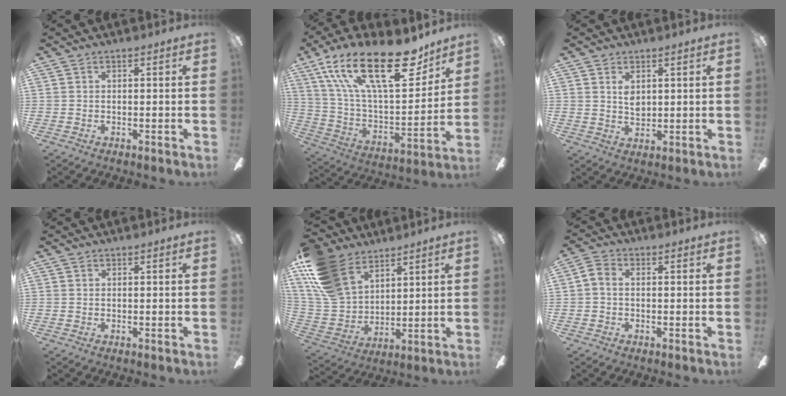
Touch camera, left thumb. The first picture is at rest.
{"total": 27.8, "force": [16.1, 11.1, 19.8], "torque": [-0.351, -0.091, 0.274]}
{"total": 3.4, "force": [1.4, 2.0, 2.3], "torque": [-0.032, -0.004, 0.022]}
{"total": 0.0}
{"total": 19.2, "force": [11.5, 11.6, 10.0], "torque": [-0.244, -0.045, 0.220]}
{"total": 3.1, "force": [-0.4, 2.0, 2.3], "torque": [-0.049, 0.008, -0.009]}